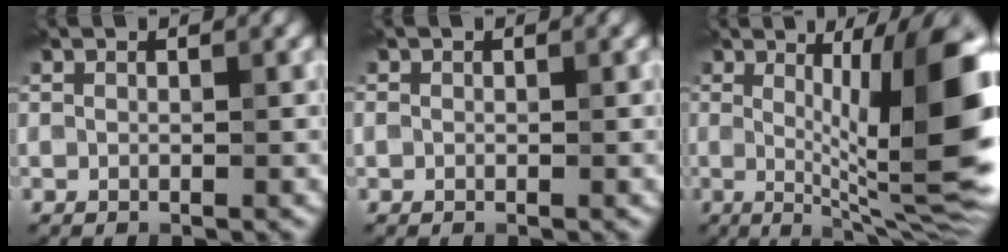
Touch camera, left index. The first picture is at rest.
{"total": 0.8, "force": [0.2, 0.7, 0.3], "torque": [0.000, 0.008, -0.003]}
{"total": 11.4, "force": [1.1, 2.0, 11.2], "torque": [-0.151, 0.000, 0.023]}